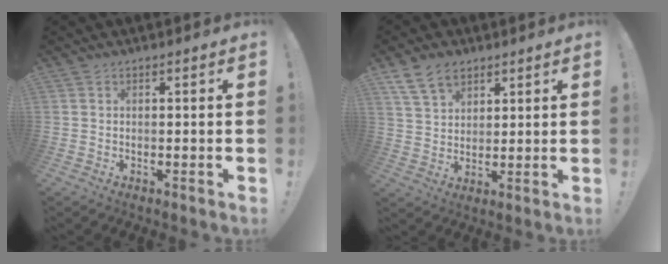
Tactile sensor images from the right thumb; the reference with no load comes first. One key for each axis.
{"total": 9.7, "fx": 6.1, "fy": 6.4, "fz": 4.0, "tx": -0.065, "ty": -0.024, "tz": 0.118}